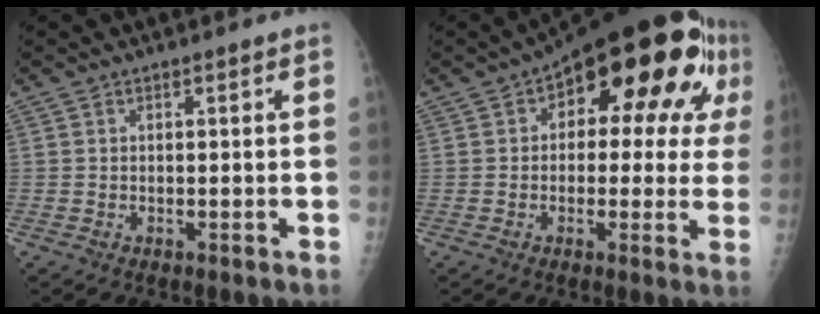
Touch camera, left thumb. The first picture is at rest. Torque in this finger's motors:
{"motor_torque": [0.01, 1.52, 0.18, -0.18, 0.16]}